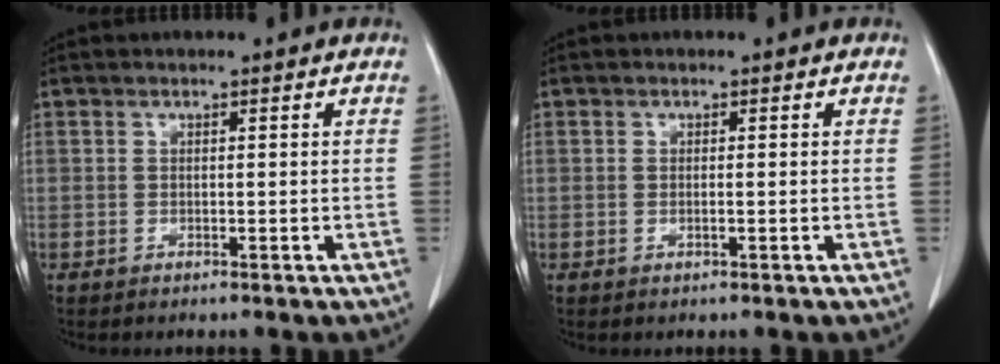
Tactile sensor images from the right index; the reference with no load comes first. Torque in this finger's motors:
{"motor_torque": [-0.07, 0.03, -0.03, 0.01]}